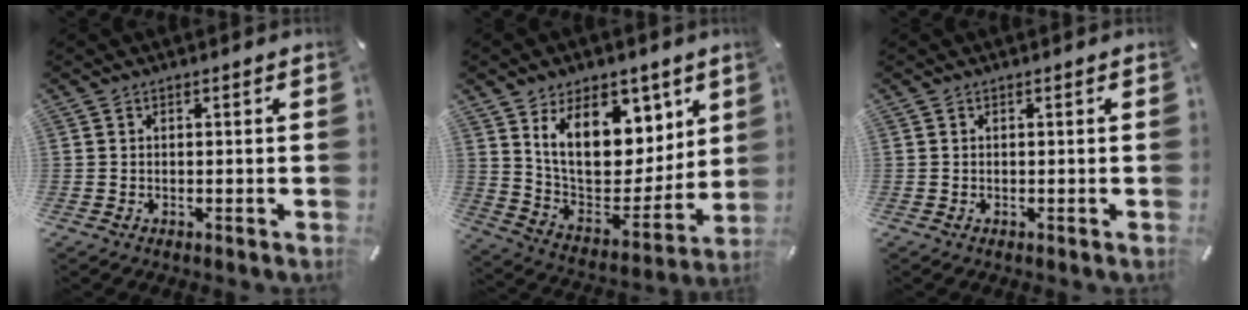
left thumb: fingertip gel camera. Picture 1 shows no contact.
{"total": 17.9, "force": [9.2, 11.5, 10.3], "torque": [-0.162, -0.066, 0.168]}
{"total": 0.0}